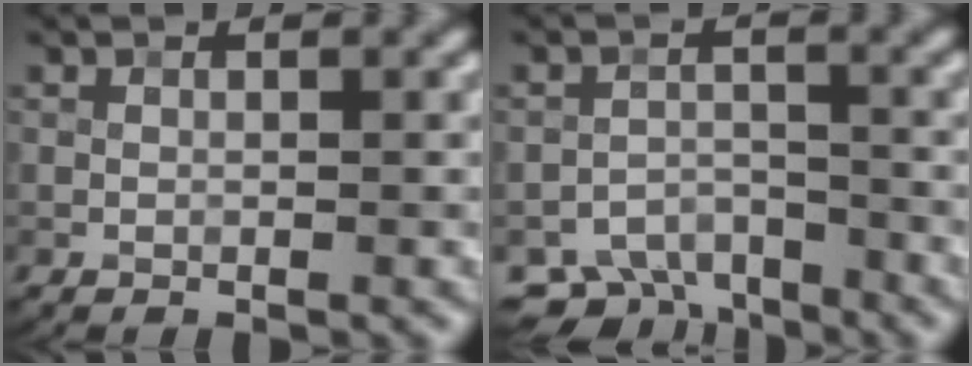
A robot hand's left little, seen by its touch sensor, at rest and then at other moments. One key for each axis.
{"total": 5.9, "fx": -5.0, "fy": 2.7, "fz": 1.7, "tx": -0.020, "ty": -0.011, "tz": -0.082}